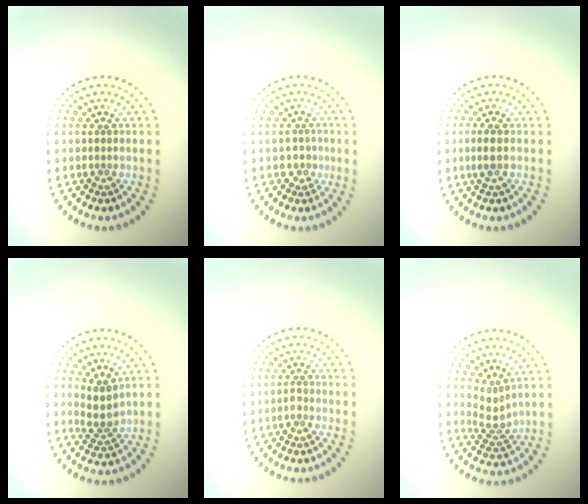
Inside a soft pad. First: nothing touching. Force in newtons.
{"total": 1.5, "press": 1.2, "slide": 0.8}
{"total": 1.5, "press": 1.3, "slide": 0.7}
{"total": 2.5, "press": 2.0, "slide": 1.5}
{"total": 0.6, "press": 0.5, "slide": 0.3}
{"total": 2.2, "press": 1.4, "slide": 1.7}